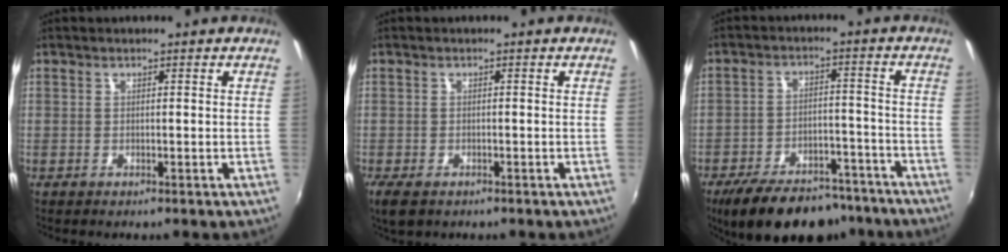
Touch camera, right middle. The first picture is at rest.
{"total": 4.1, "force": [-2.6, 2.0, 2.4], "torque": [-0.054, -0.017, -0.044]}
{"total": 18.1, "force": [-14.4, 7.3, 8.2], "torque": [-0.161, 0.003, -0.199]}